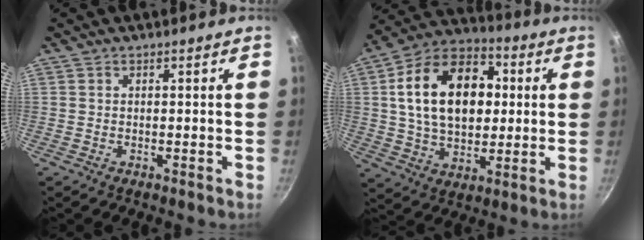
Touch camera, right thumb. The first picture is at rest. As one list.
[{"total": 21.3, "force": [3.3, 14.3, 15.5], "torque": [-0.230, 0.020, 0.045]}]